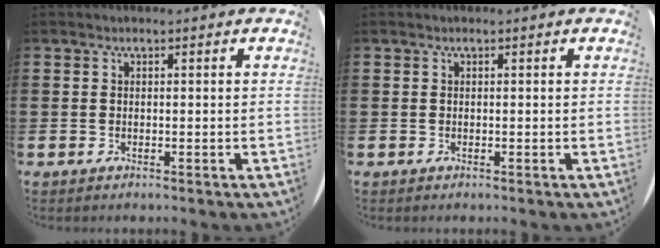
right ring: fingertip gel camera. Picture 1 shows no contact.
{"total": 0.0}